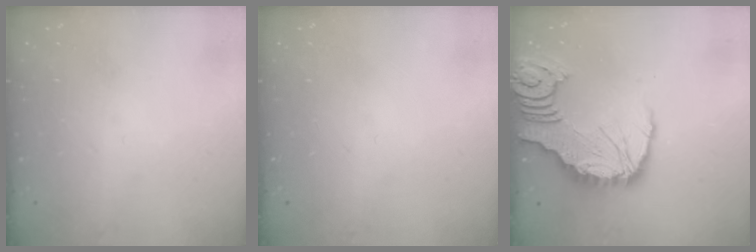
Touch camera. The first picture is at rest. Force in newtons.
{"total": 0.0}
{"total": 10.0, "press": 9.9, "slide": 1.2}